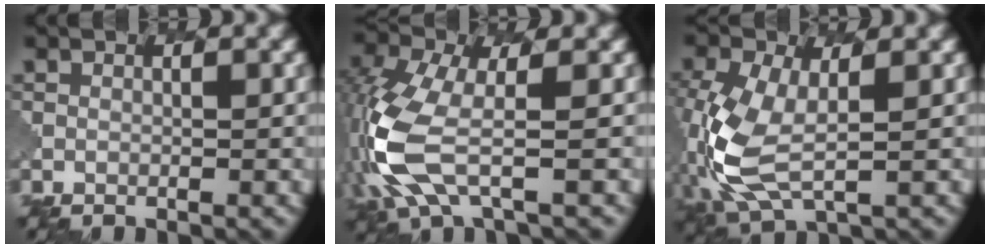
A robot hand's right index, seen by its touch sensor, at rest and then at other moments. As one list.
[{"total": 7.4, "force": [-1.9, 3.1, 6.5], "torque": [-0.185, -0.010, -0.047]}, {"total": 7.8, "force": [-1.1, 4.3, 6.5], "torque": [-0.175, -0.010, -0.025]}]